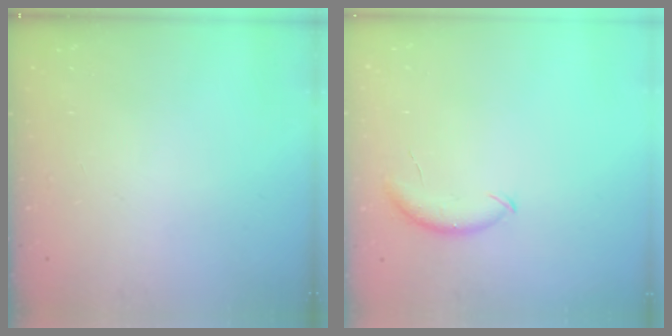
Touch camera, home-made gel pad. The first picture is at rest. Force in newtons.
{"total": 7.4, "press": 7.4, "slide": 1.1}